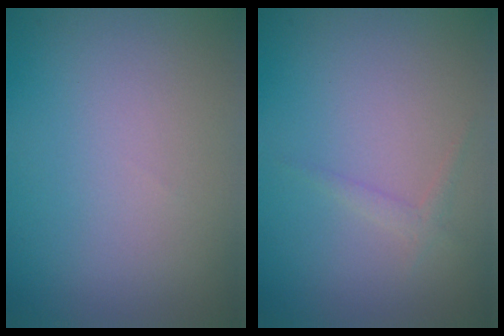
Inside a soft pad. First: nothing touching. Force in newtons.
{"total": 0.9, "press": 0.9, "slide": 0.1}